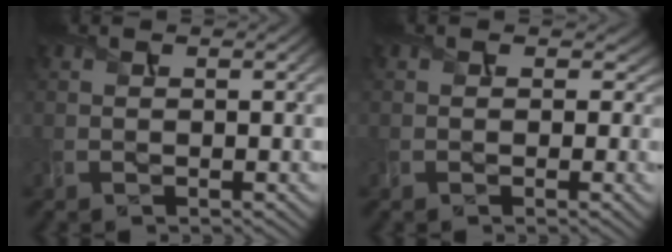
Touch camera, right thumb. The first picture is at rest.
{"total": 2.2, "force": [0.4, 2.0, 0.9], "torque": [-0.019, -0.012, 0.005]}